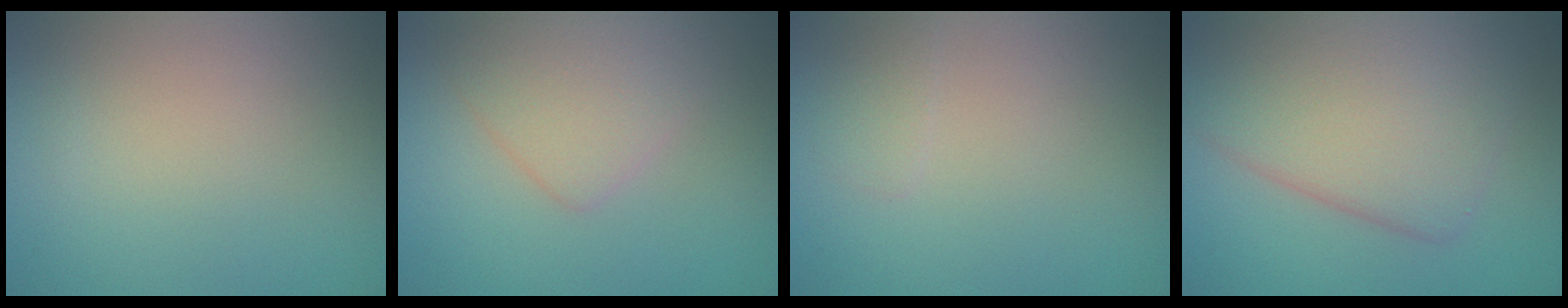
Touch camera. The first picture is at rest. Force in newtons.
{"total": 3.4, "press": 3.4, "slide": 0.1}
{"total": 0.9, "press": 0.9, "slide": 0.0}
{"total": 8.9, "press": 8.9, "slide": 0.5}